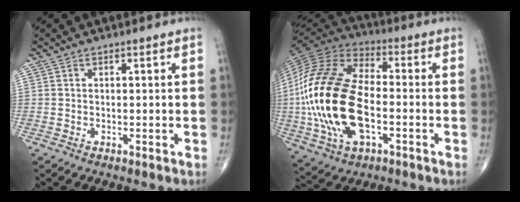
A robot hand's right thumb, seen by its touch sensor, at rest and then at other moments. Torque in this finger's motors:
{"motor_torque": [0.65, 0.74, 2.77, 0.00, 0.61]}